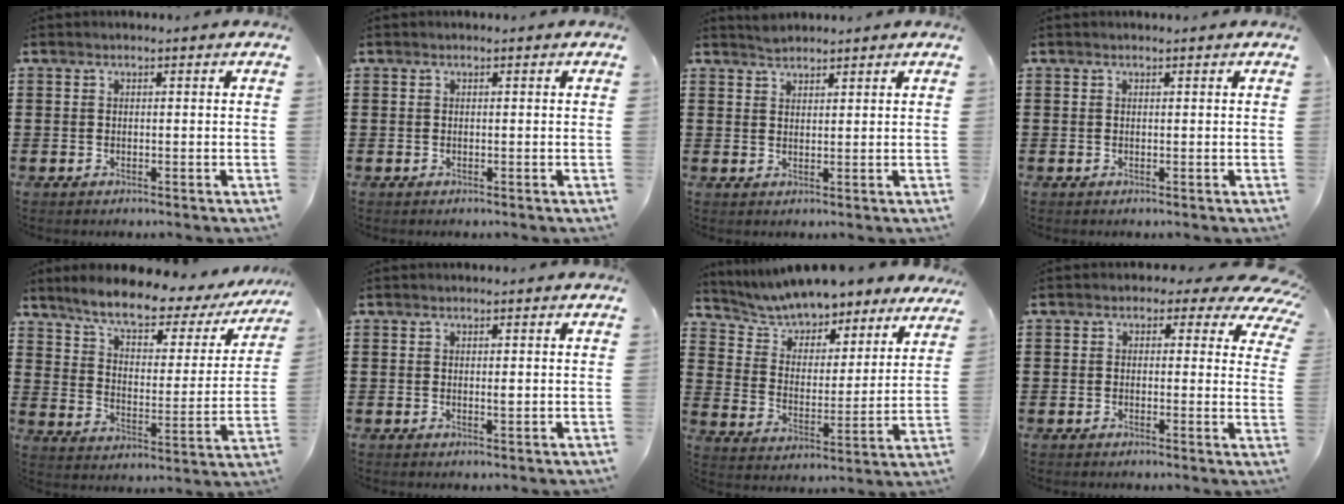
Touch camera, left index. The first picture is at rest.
{"total": 0.0}
{"total": 1.8, "force": [1.7, 0.4, 0.2], "torque": [-0.008, 0.001, 0.034]}
{"total": 0.0}
{"total": 7.3, "force": [5.9, 1.2, 4.1], "torque": [-0.096, -0.034, 0.093]}
{"total": 0.9, "force": [0.1, 0.2, 0.9], "torque": [-0.018, -0.001, 0.002]}
{"total": 6.4, "force": [6.3, 0.9, 0.2], "torque": [-0.041, -0.048, 0.111]}
{"total": 3.1, "force": [1.5, 2.2, 1.6], "torque": [-0.020, -0.008, 0.018]}